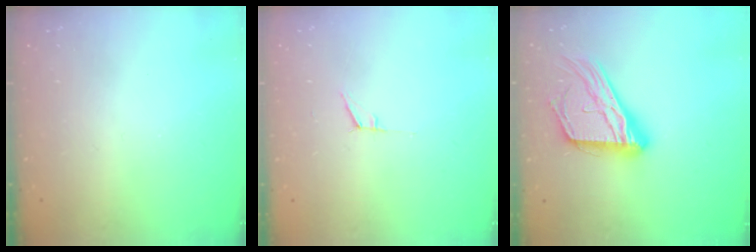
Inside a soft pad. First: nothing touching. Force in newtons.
{"total": 5.2, "press": 4.5, "slide": 2.5}
{"total": 17.9, "press": 17.8, "slide": 1.5}